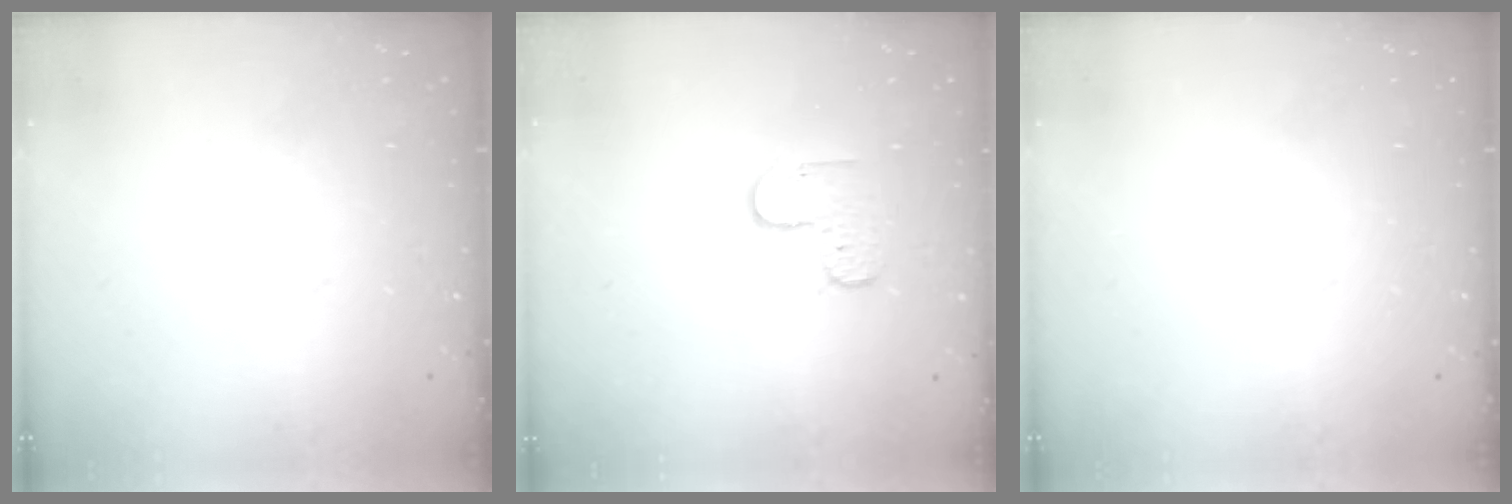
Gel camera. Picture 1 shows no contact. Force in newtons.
{"total": 3.7, "press": 3.7, "slide": 0.4}
{"total": 0.0}